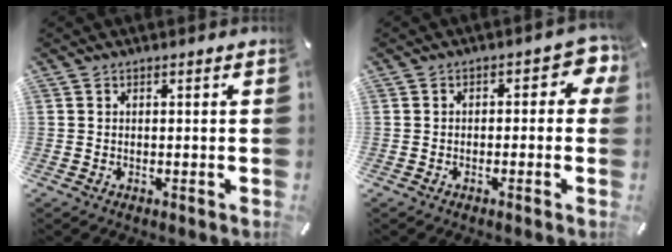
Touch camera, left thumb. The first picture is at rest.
{"total": 4.0, "force": [-0.7, 2.5, 3.1], "torque": [-0.042, 0.012, -0.018]}